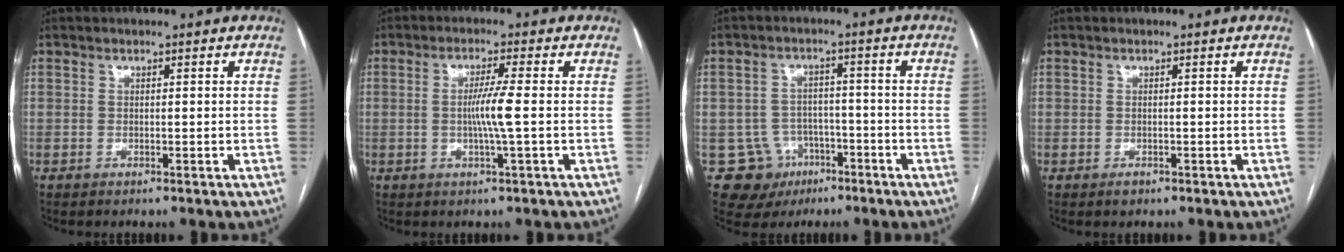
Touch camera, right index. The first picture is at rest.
{"total": 4.7, "force": [-0.3, -0.7, 4.6], "torque": [-0.088, -0.003, -0.008]}
{"total": 8.6, "force": [-3.6, 7.7, 0.6], "torque": [-0.011, 0.016, -0.041]}
{"total": 1.0, "force": [-0.6, 0.8, 0.3], "torque": [-0.001, 0.003, -0.006]}